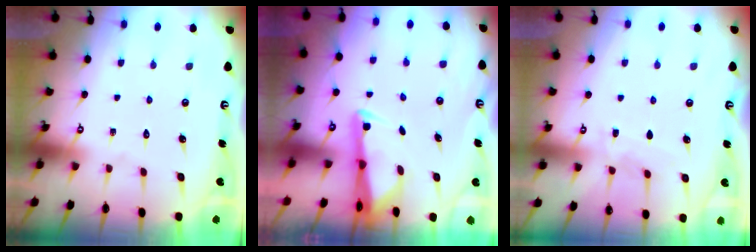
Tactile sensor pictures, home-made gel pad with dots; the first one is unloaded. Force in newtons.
{"total": 2.7, "press": 2.7, "slide": 0.5}
{"total": 5.3, "press": 5.2, "slide": 0.4}